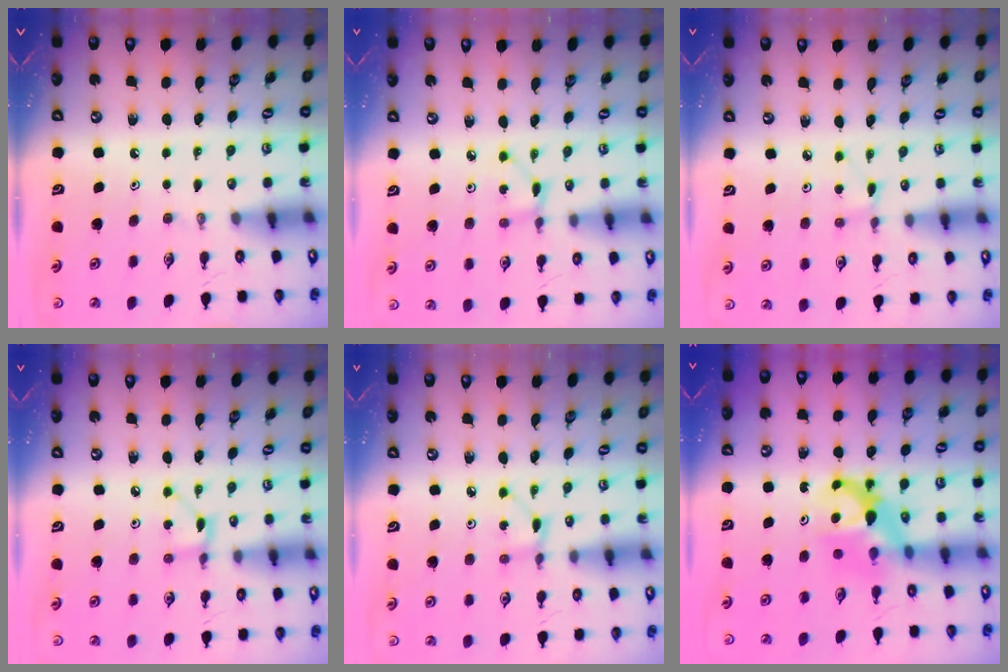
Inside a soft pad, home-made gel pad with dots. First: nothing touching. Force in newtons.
{"total": 3.3, "press": 3.3, "slide": 0.4}
{"total": 1.9, "press": 1.9, "slide": 0.3}
{"total": 2.4, "press": 2.4, "slide": 0.1}
{"total": 2.1, "press": 2.1, "slide": 0.3}
{"total": 6.3, "press": 6.3, "slide": 0.5}